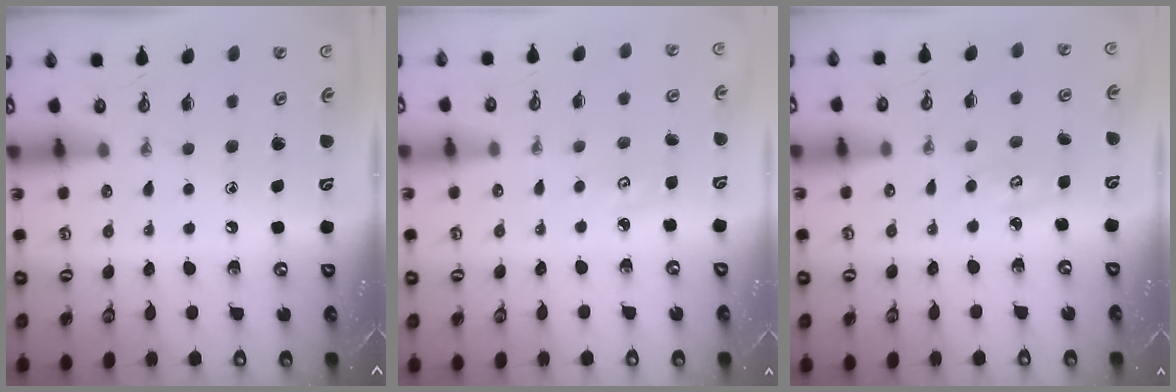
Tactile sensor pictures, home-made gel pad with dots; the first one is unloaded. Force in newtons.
{"total": 2.8, "press": 2.8, "slide": 0.4}
{"total": 2.6, "press": 2.6, "slide": 0.1}